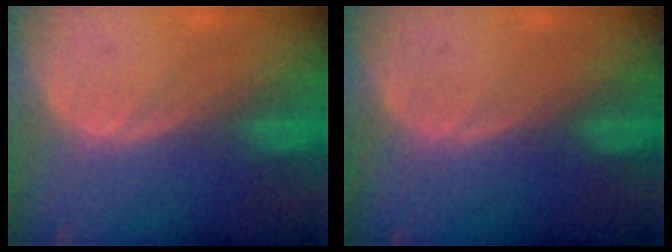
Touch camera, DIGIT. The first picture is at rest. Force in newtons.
{"total": 0.0}